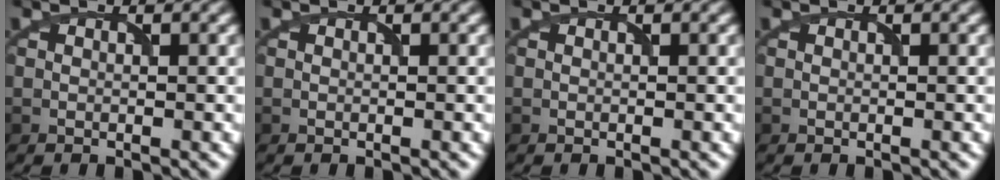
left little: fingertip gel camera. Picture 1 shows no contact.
{"total": 0.0}
{"total": 0.0}
{"total": 0.0}